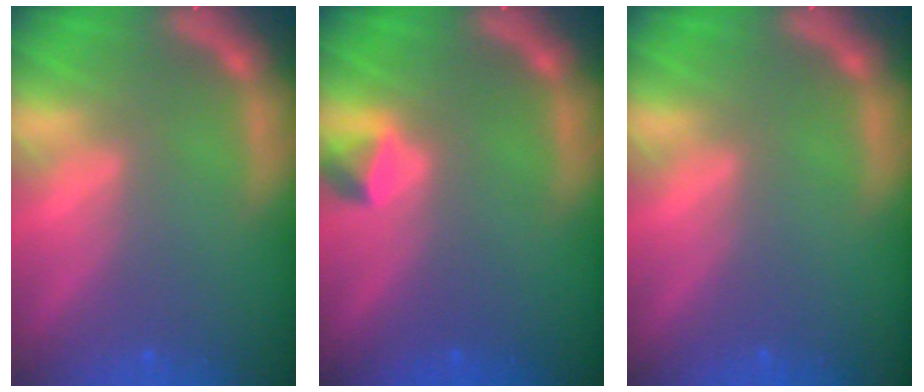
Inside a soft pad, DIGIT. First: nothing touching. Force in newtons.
{"total": 1.4}
{"total": 0.0}